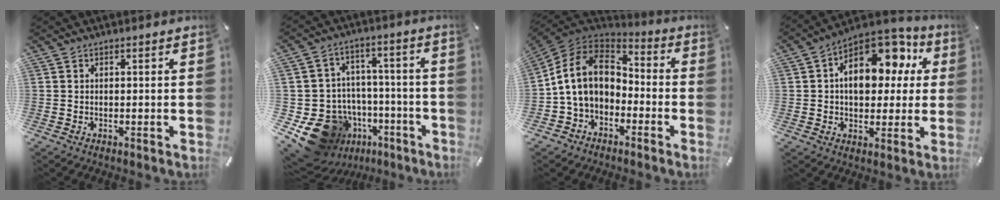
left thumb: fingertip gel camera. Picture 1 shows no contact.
{"total": 17.1, "force": [-9.1, 13.0, 6.5], "torque": [-0.103, 0.052, -0.125]}
{"total": 14.5, "force": [-0.1, 11.5, 8.8], "torque": [-0.187, 0.024, -0.001]}
{"total": 16.4, "force": [5.0, 11.1, 11.0], "torque": [-0.154, -0.028, 0.087]}